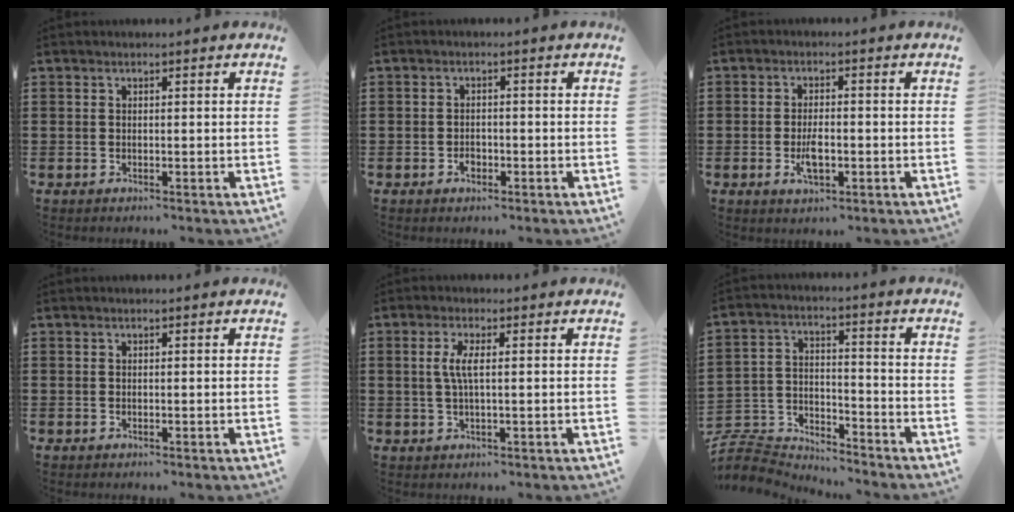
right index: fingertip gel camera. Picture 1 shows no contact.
{"total": 1.5, "force": [-0.8, 1.0, 0.9], "torque": [-0.019, -0.002, -0.015]}
{"total": 3.7, "force": [-1.1, 1.5, 3.2], "torque": [-0.063, 0.002, -0.020]}
{"total": 0.0}
{"total": 3.3, "force": [0.1, 0.4, 3.3], "torque": [-0.077, -0.008, -0.006]}
{"total": 5.7, "force": [-5.5, 1.5, 0.5], "torque": [-0.026, 0.002, -0.117]}